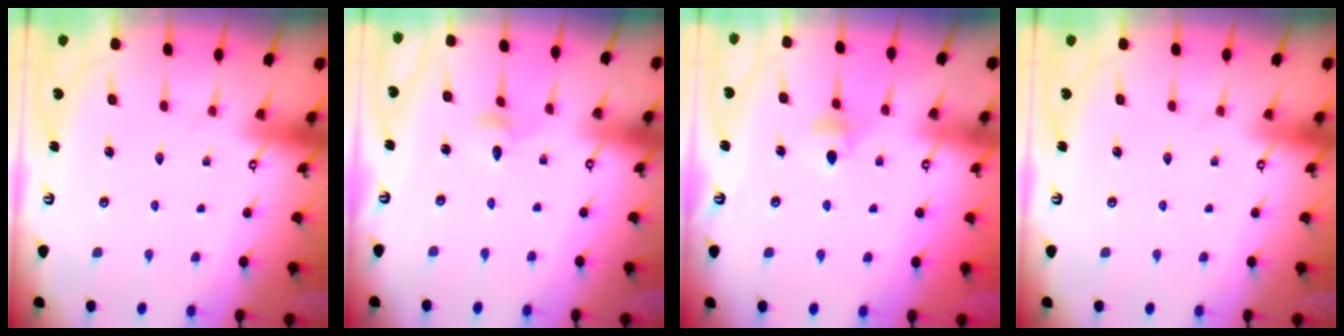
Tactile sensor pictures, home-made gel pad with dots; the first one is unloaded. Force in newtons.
{"total": 2.8, "press": 2.8, "slide": 0.3}
{"total": 4.9, "press": 4.8, "slide": 1.0}
{"total": 0.0}